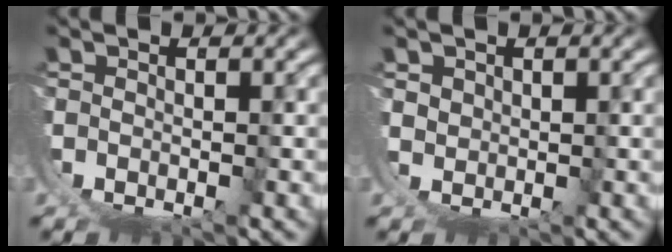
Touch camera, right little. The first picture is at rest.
{"total": 1.4, "force": [1.4, 0.2, 0.4], "torque": [-0.011, -0.011, 0.035]}